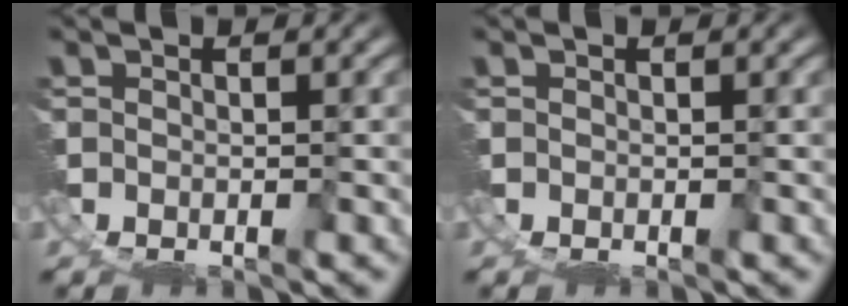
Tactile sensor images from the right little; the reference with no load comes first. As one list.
[{"total": 0.0}]